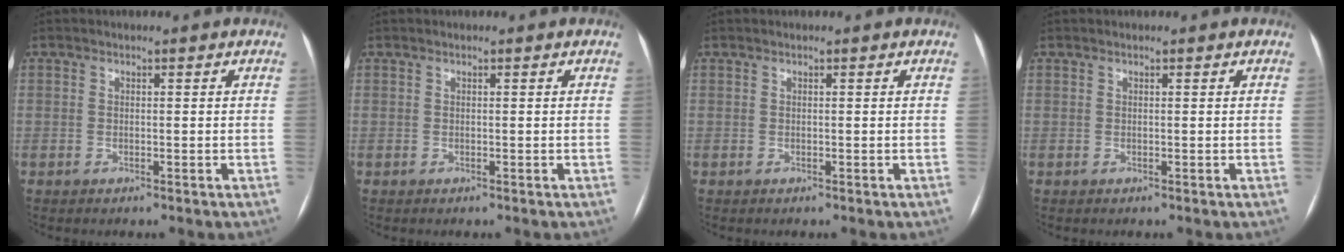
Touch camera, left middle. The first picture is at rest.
{"total": 0.0}
{"total": 0.0}
{"total": 0.0}